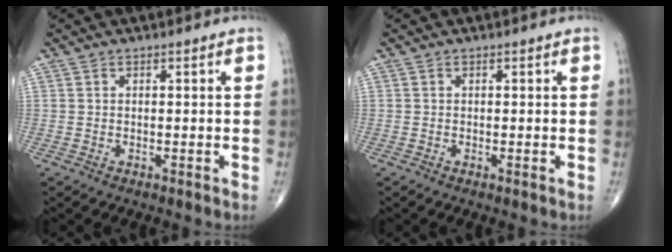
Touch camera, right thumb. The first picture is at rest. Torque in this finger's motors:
{"motor_torque": [0.11, -0.05, 0.03, -0.16, 0.03]}